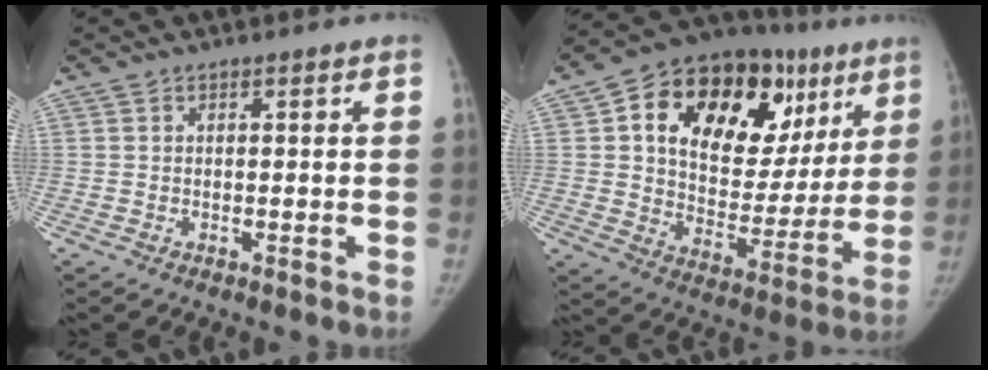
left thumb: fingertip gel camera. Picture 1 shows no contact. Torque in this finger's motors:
{"motor_torque": [1.99, 2.12, 1.49, -1.28, 0.11]}